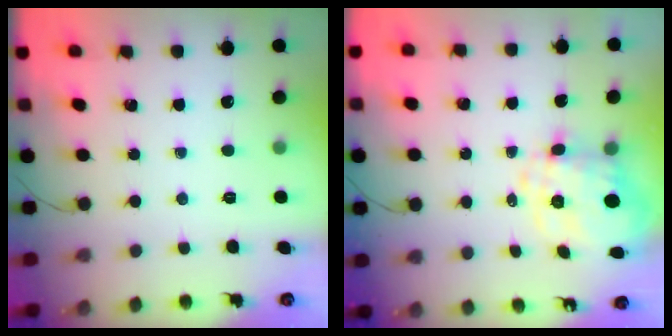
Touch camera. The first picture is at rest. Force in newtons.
{"total": 5.2, "press": 4.6, "slide": 2.4}